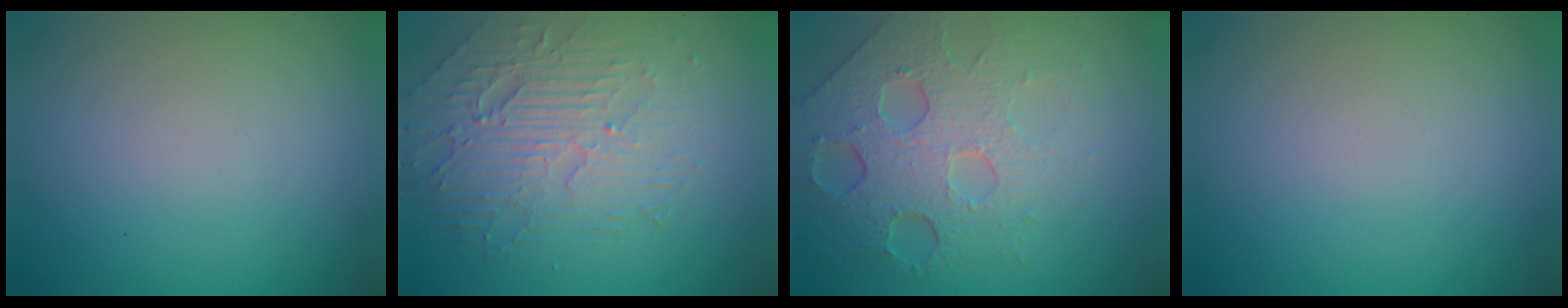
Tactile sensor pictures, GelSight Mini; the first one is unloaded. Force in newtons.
{"total": 4.5, "press": 3.9, "slide": 2.3}
{"total": 7.8, "press": 5.3, "slide": 5.7}
{"total": 0.0}